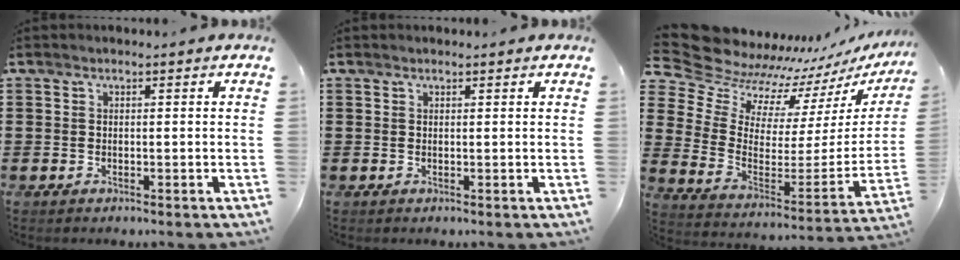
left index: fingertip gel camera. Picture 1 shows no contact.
{"total": 0.0}
{"total": 8.8, "force": [8.4, 2.6, -0.3], "torque": [-0.059, -0.085, 0.147]}